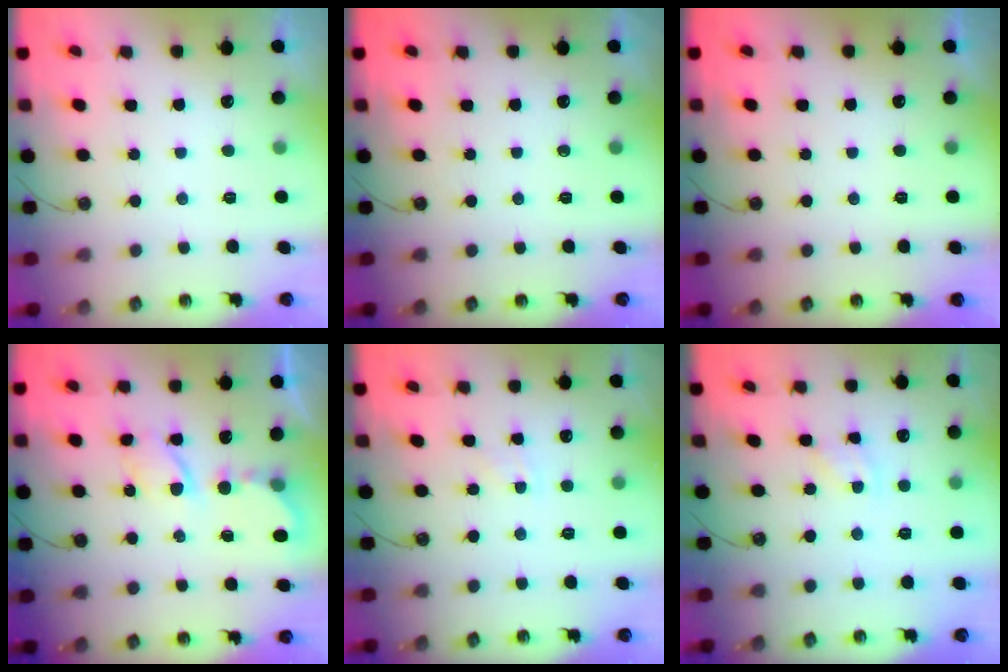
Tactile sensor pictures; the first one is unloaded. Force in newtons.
{"total": 0.0}
{"total": 0.0}
{"total": 6.0, "press": 6.0, "slide": 0.2}
{"total": 2.8, "press": 2.8, "slide": 0.4}
{"total": 2.6, "press": 2.6, "slide": 0.4}